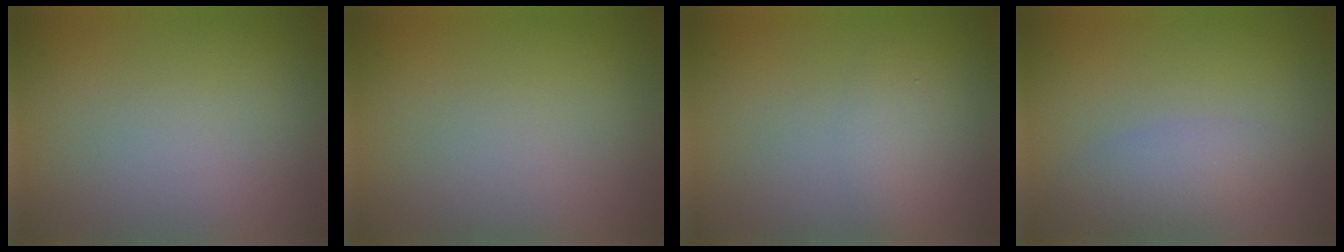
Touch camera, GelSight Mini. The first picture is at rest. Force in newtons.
{"total": 0.0}
{"total": 1.9, "press": 1.9, "slide": 0.1}
{"total": 2.7, "press": 2.7, "slide": 0.1}